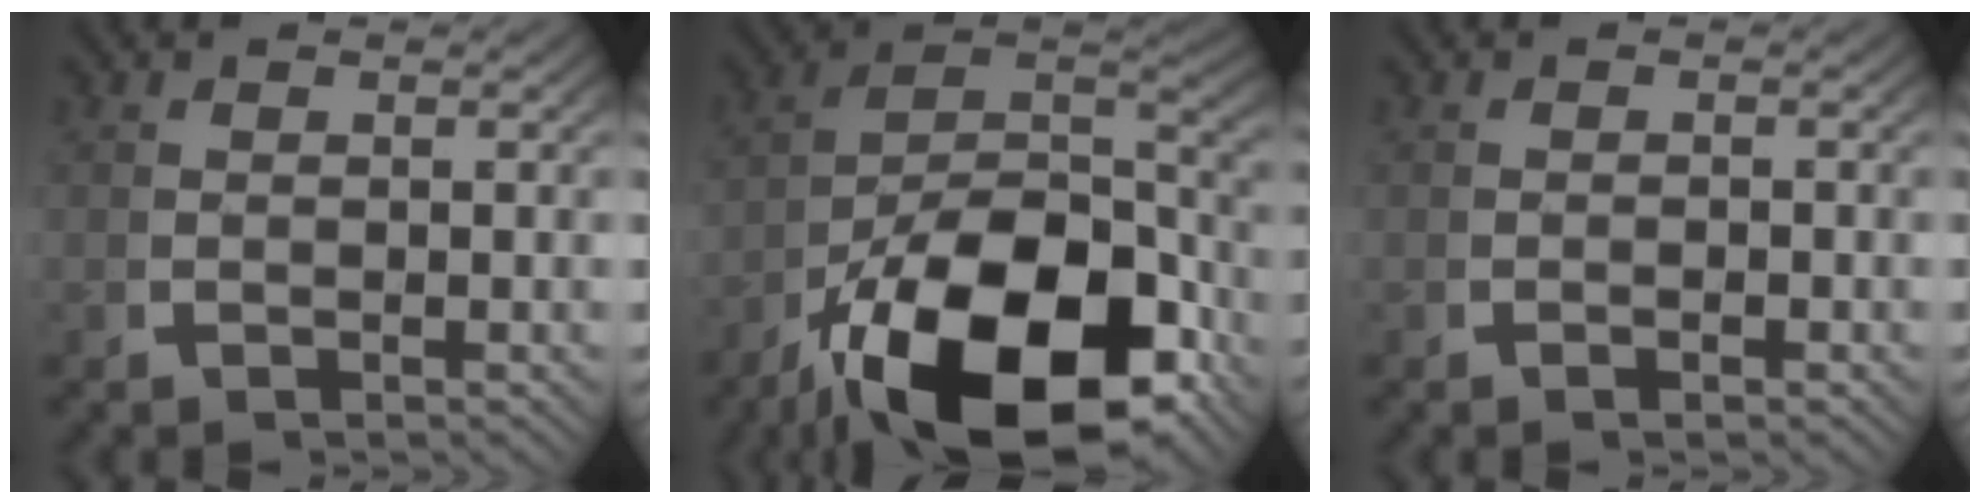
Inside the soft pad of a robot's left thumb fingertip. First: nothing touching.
{"total": 17.9, "force": [-5.8, 10.1, 13.6], "torque": [-0.242, -0.063, -0.064]}
{"total": 0.7, "force": [-0.4, 0.2, 0.5], "torque": [-0.006, 0.002, -0.013]}